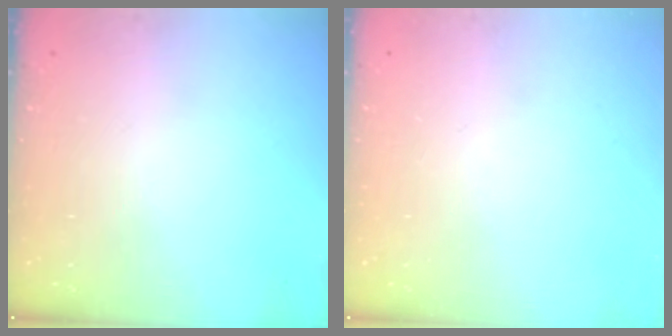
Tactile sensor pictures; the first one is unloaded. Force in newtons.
{"total": 0.0}